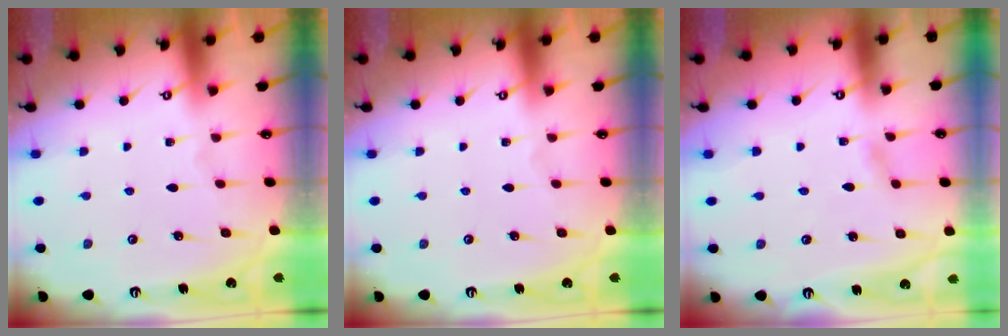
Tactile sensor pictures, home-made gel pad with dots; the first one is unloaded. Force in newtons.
{"total": 0.0}
{"total": 1.8, "press": 1.8, "slide": 0.2}